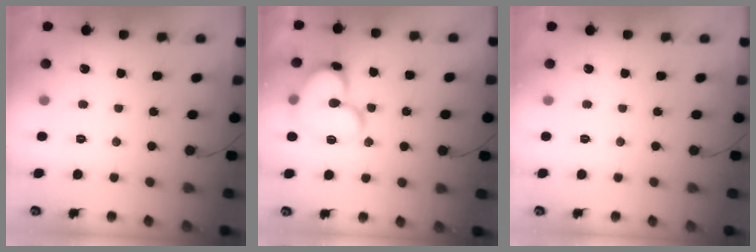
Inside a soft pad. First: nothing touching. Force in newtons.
{"total": 17.5, "press": 17.4, "slide": 2.1}
{"total": 0.0}